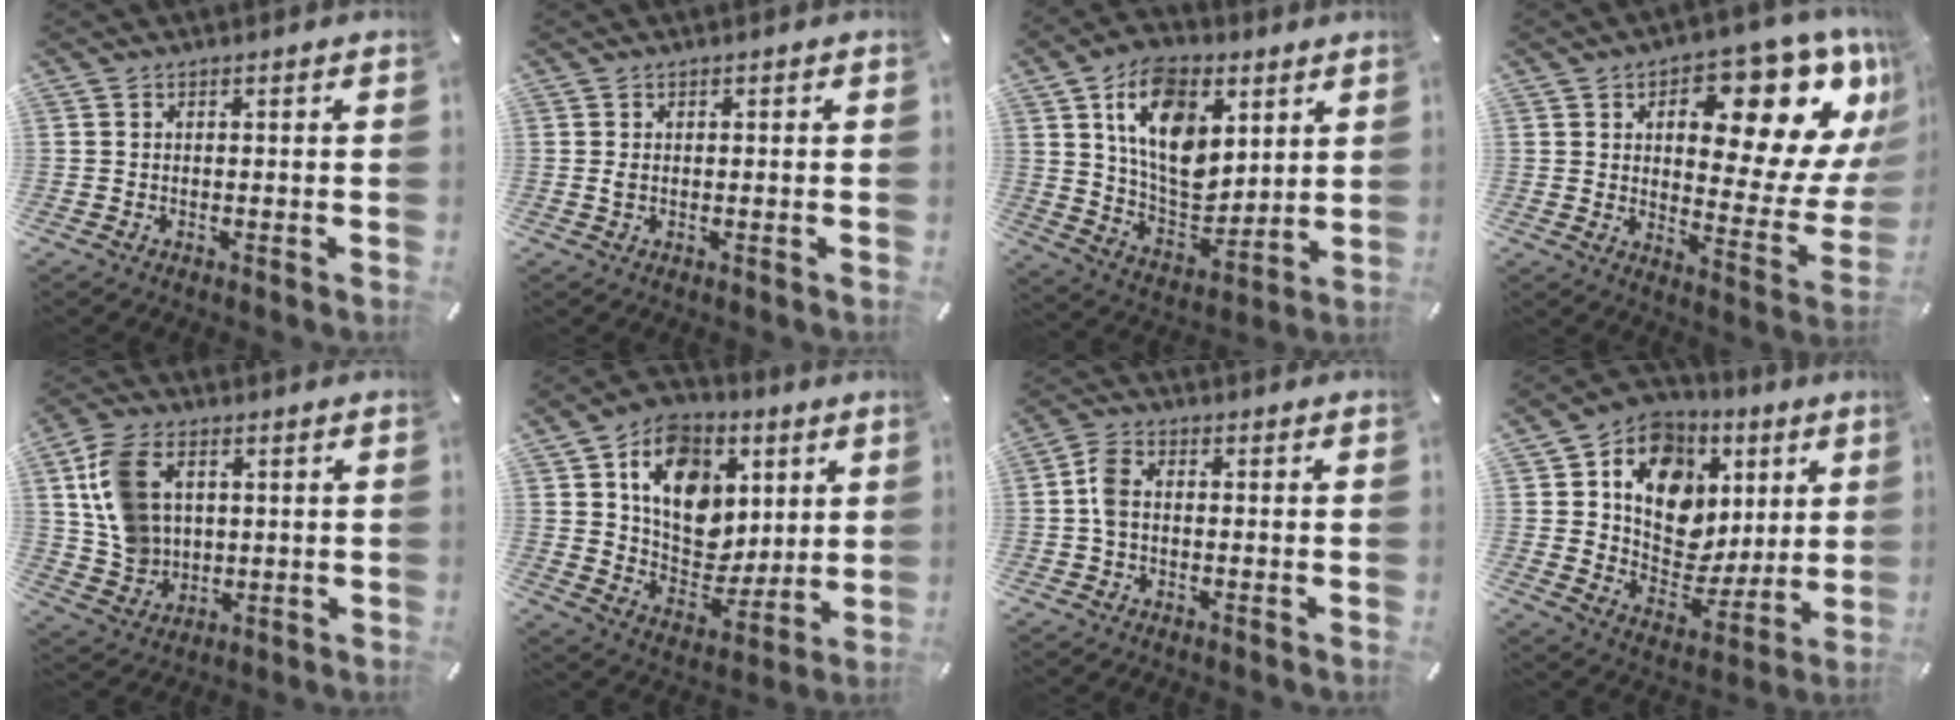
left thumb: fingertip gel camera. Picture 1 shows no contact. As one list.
[{"total": 0.9, "force": [0.0, 0.5, 0.7], "torque": [-0.016, 0.001, 0.001]}, {"total": 16.8, "force": [6.6, 11.1, 10.8], "torque": [-0.182, -0.013, 0.124]}, {"total": 19.0, "force": [10.7, 8.9, 12.9], "torque": [-0.145, -0.093, 0.170]}, {"total": 11.4, "force": [2.7, 9.0, 6.4], "torque": [-0.140, 0.014, 0.055]}, {"total": 16.0, "force": [5.5, 12.7, 8.1], "torque": [-0.125, -0.019, 0.108]}, {"total": 4.2, "force": [-0.3, 2.7, 3.2], "torque": [-0.065, 0.006, -0.005]}, {"total": 13.9, "force": [4.3, 11.6, 6.4], "torque": [-0.096, -0.036, 0.083]}]